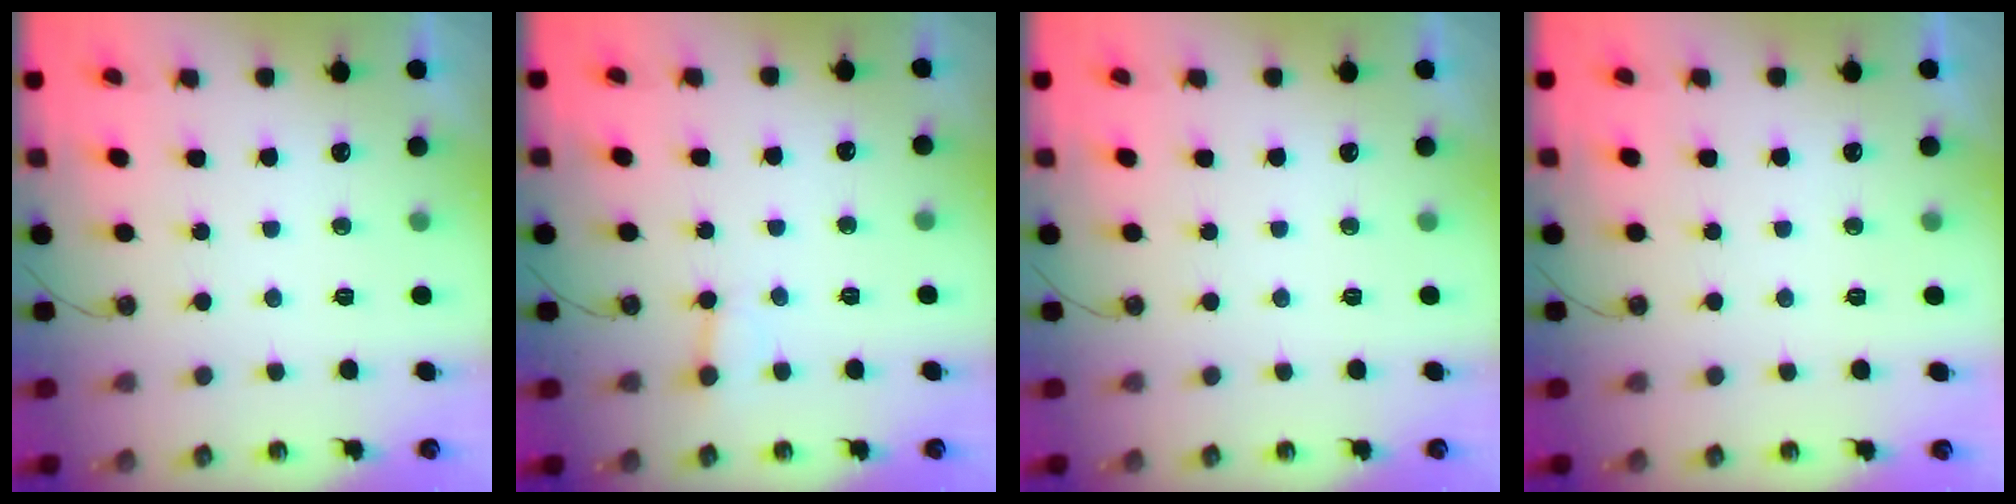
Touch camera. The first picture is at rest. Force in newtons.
{"total": 2.1, "press": 2.1, "slide": 0.1}
{"total": 0.0}
{"total": 0.0}